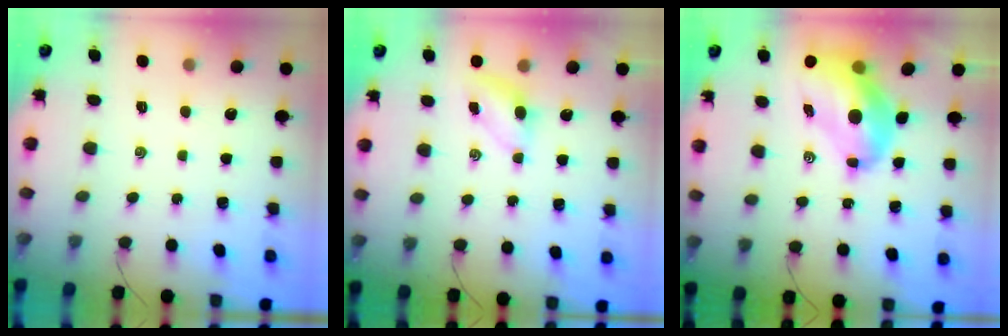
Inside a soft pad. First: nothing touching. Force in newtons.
{"total": 5.0, "press": 4.9, "slide": 1.1}
{"total": 11.0, "press": 10.5, "slide": 3.2}